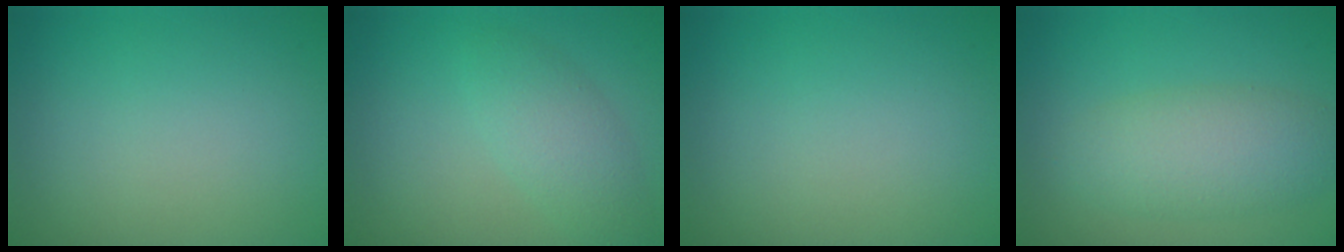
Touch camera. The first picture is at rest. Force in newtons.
{"total": 2.9, "press": 2.9, "slide": 0.2}
{"total": 0.0}
{"total": 4.5, "press": 4.5, "slide": 0.2}